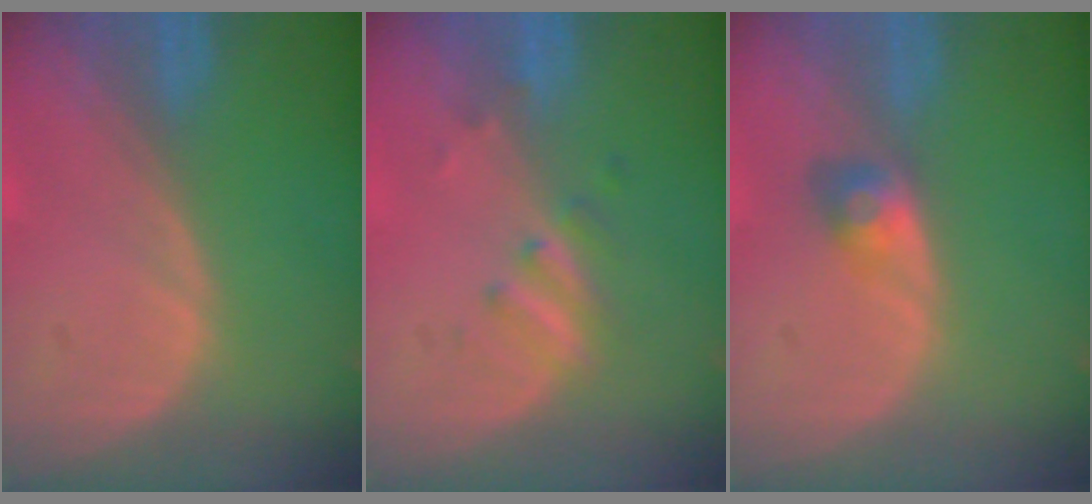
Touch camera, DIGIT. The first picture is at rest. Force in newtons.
{"total": 3.1, "press": 2.8, "slide": 1.2}
{"total": 3.0, "press": 2.5, "slide": 1.5}